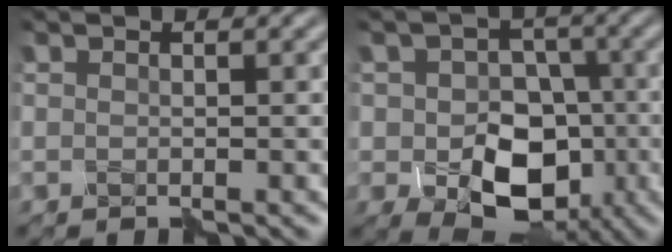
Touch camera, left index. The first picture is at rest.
{"total": 8.1, "force": [-2.6, 5.8, 5.0], "torque": [-0.069, -0.009, -0.047]}